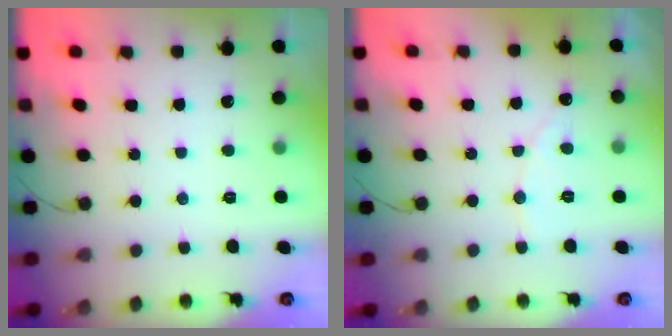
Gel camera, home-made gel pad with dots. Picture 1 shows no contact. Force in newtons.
{"total": 5.0, "press": 4.9, "slide": 0.3}